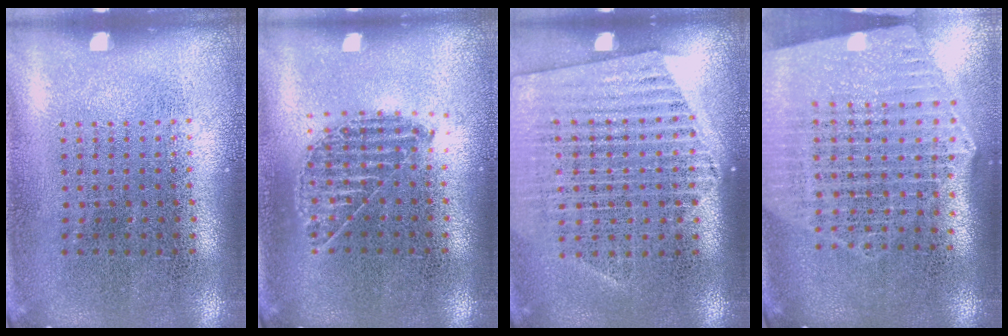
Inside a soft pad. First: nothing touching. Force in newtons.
{"total": 1.0, "press": 0.9, "slide": 0.2}
{"total": 1.5, "press": 1.4, "slide": 0.5}
{"total": 2.8, "press": 2.4, "slide": 1.4}